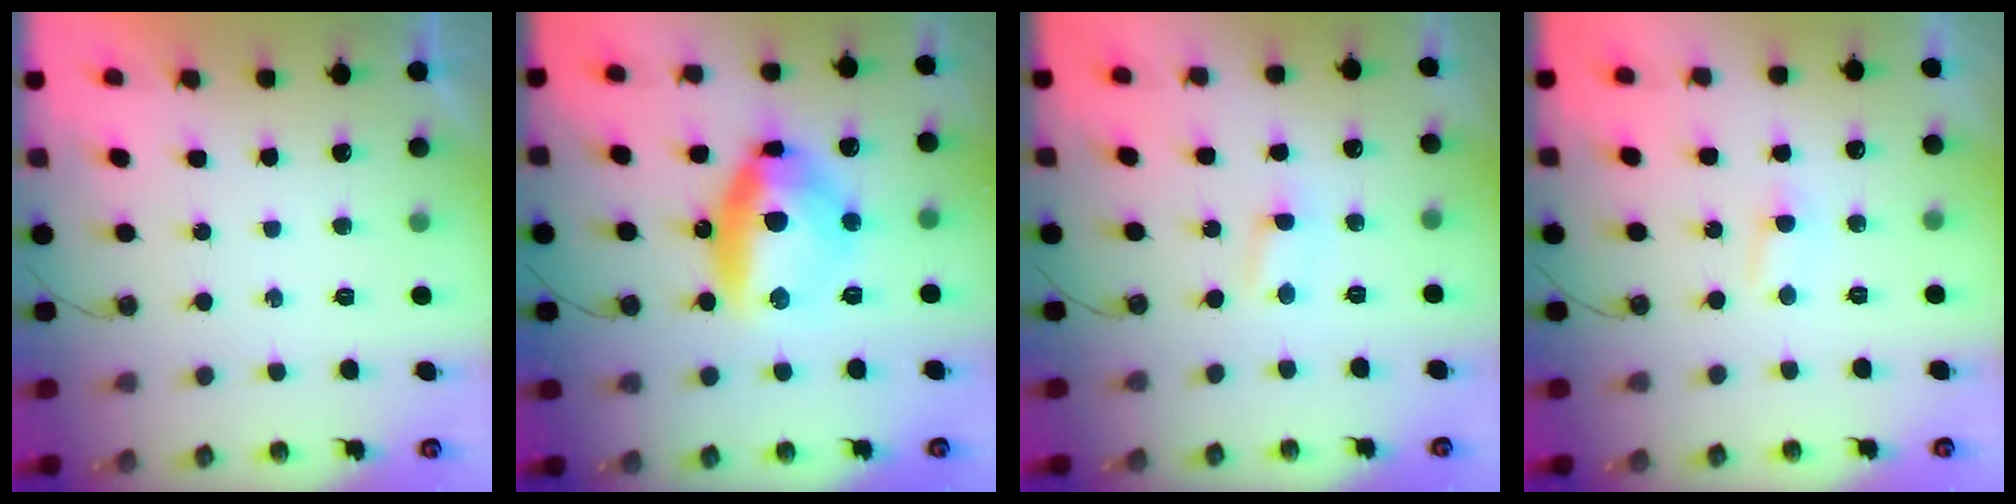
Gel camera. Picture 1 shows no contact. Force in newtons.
{"total": 14.6, "press": 14.4, "slide": 2.4}
{"total": 1.3, "press": 1.3, "slide": 0.2}
{"total": 2.8, "press": 2.7, "slide": 0.7}